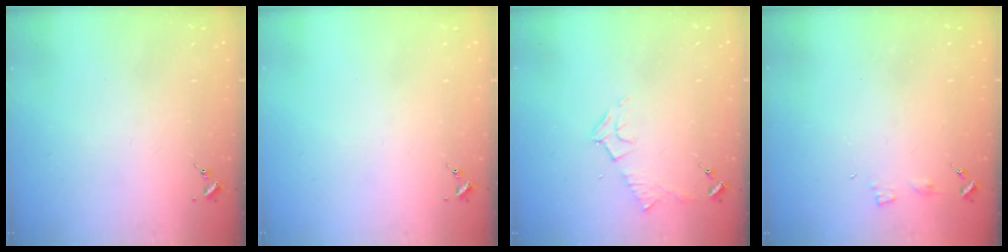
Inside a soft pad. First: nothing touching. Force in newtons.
{"total": 0.0}
{"total": 6.2, "press": 6.2, "slide": 0.7}
{"total": 3.5, "press": 3.5, "slide": 0.4}